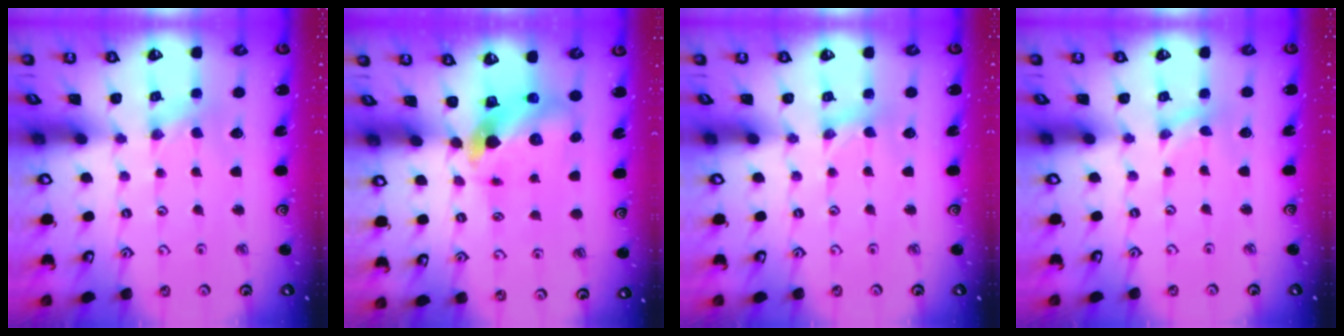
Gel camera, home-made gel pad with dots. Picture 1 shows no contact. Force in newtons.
{"total": 8.2, "press": 8.1, "slide": 1.2}
{"total": 1.7, "press": 1.7, "slide": 0.3}
{"total": 0.0}